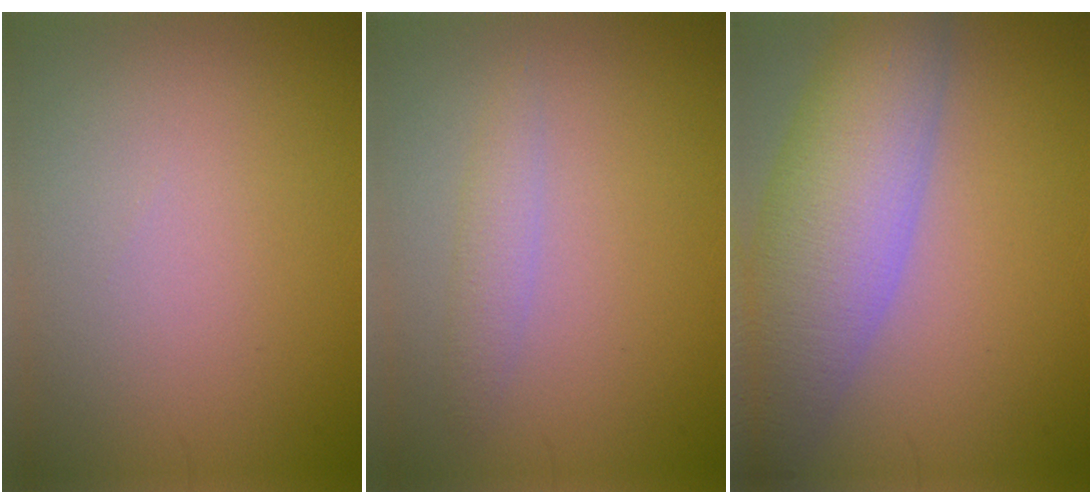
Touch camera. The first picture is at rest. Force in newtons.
{"total": 1.7, "press": 1.7, "slide": 0.1}
{"total": 9.7, "press": 9.7, "slide": 0.5}